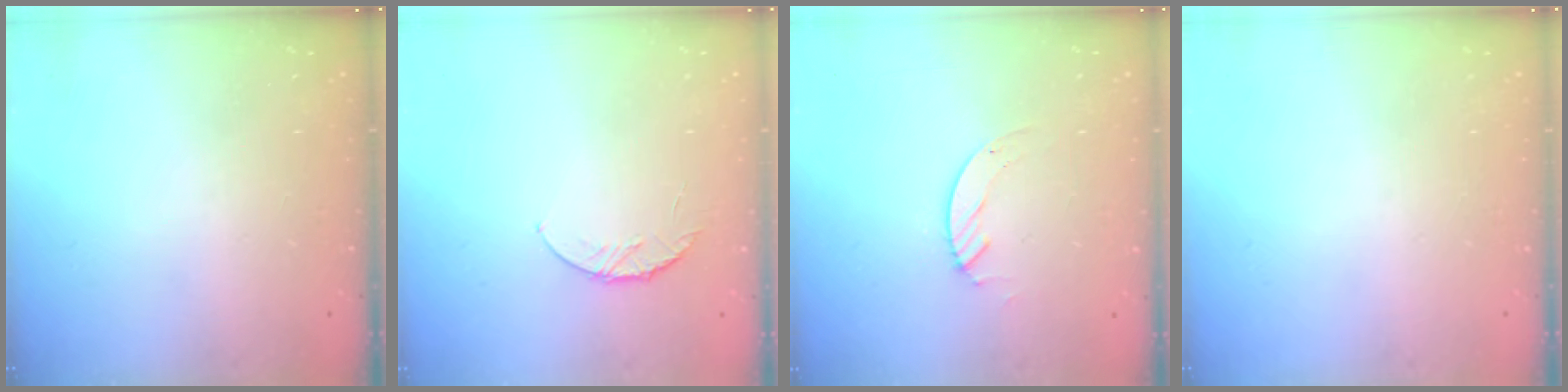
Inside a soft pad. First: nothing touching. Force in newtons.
{"total": 5.7, "press": 5.7, "slide": 0.7}
{"total": 2.1, "press": 2.1, "slide": 0.2}
{"total": 0.0}